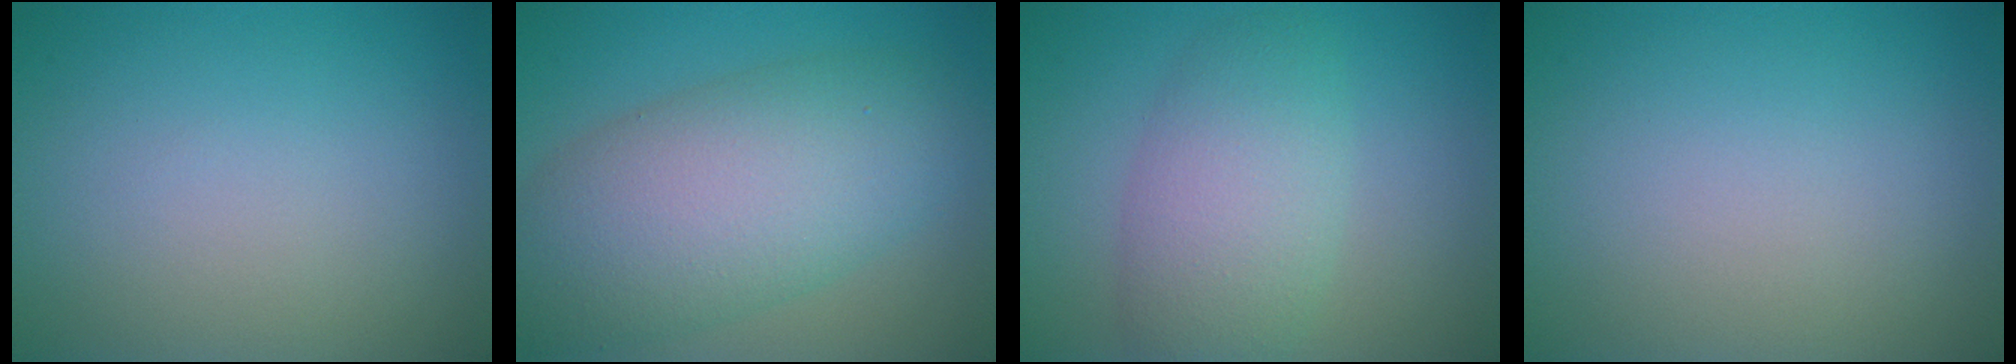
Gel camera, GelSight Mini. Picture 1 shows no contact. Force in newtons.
{"total": 9.6, "press": 9.6, "slide": 0.5}
{"total": 5.3, "press": 5.3, "slide": 0.1}
{"total": 0.0}